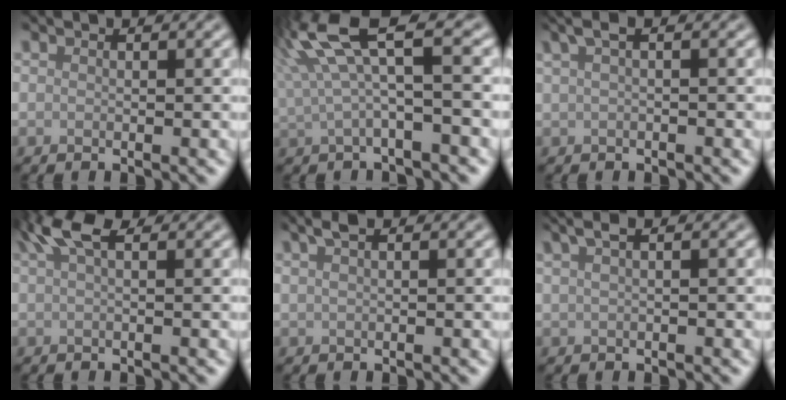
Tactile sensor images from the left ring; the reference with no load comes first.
{"total": 6.2, "force": [2.6, 1.1, 5.5], "torque": [-0.113, 0.011, 0.043]}
{"total": 2.4, "force": [1.1, 0.7, 2.0], "torque": [-0.034, 0.006, 0.015]}
{"total": 3.3, "force": [2.0, 0.8, 2.5], "torque": [-0.046, 0.011, 0.035]}
{"total": 1.6, "force": [1.0, 0.4, 1.2], "torque": [-0.023, 0.003, 0.015]}
{"total": 2.6, "force": [1.5, 0.8, 1.9], "torque": [-0.032, 0.004, 0.016]}